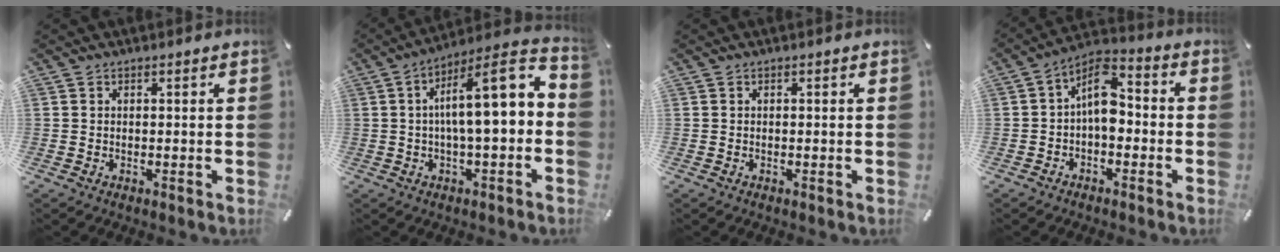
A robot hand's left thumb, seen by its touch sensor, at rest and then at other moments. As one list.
[{"total": 13.0, "force": [1.1, 3.6, 12.5], "torque": [-0.179, -0.024, 0.010]}, {"total": 0.0}, {"total": 8.9, "force": [-0.9, 5.2, 7.1], "torque": [-0.130, 0.001, -0.017]}]